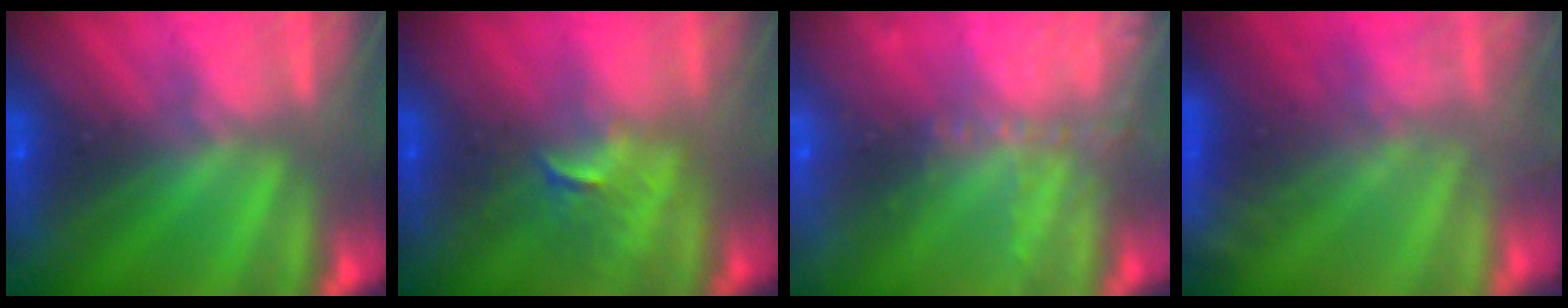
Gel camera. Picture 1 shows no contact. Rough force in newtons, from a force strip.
{"total": 2.6}
{"total": 10.8}
{"total": 11.8}